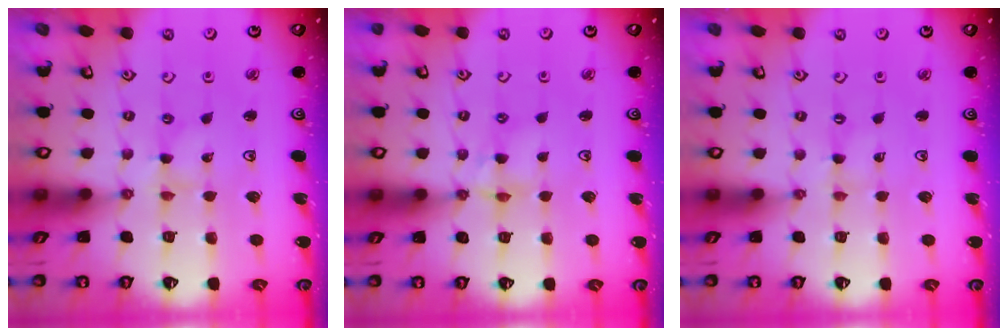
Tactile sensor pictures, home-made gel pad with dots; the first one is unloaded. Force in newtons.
{"total": 5.2, "press": 5.2, "slide": 0.4}
{"total": 0.0}